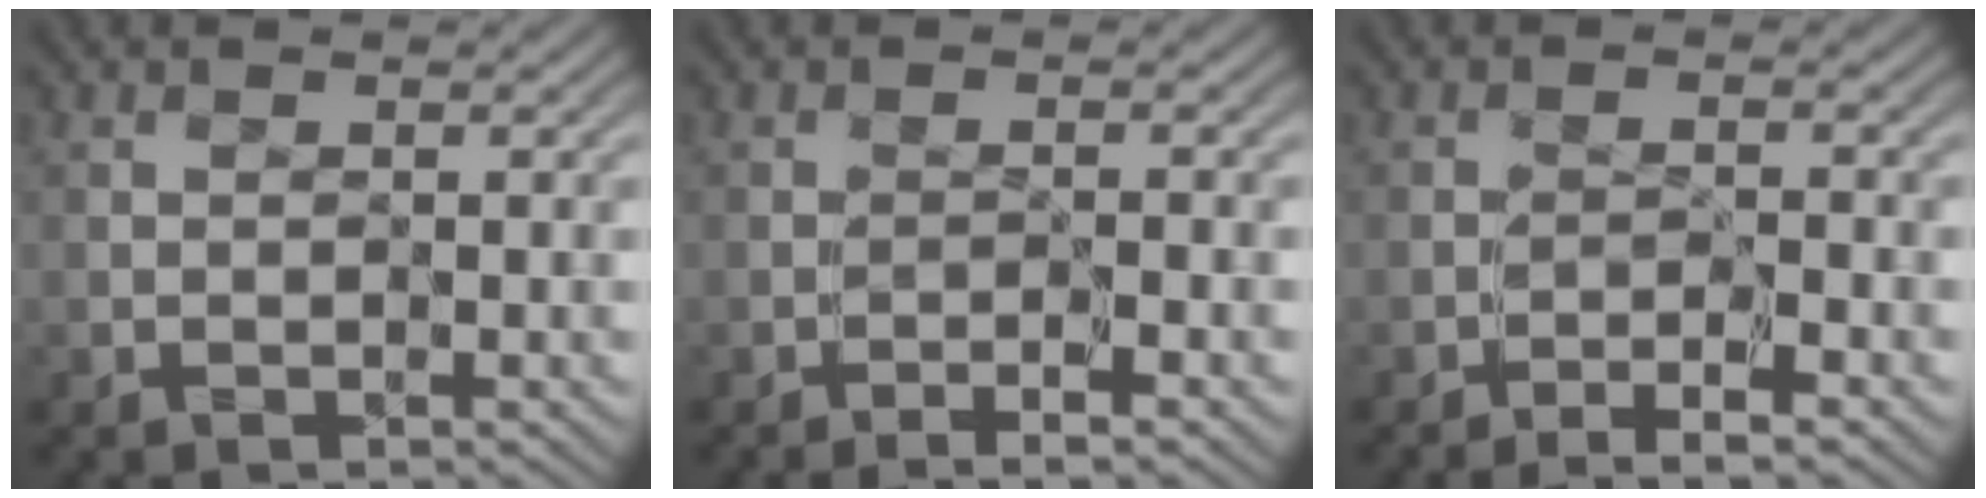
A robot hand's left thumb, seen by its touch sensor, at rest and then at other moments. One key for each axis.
{"total": 2.2, "fx": -1.5, "fy": -0.1, "fz": 1.6, "tx": -0.032, "ty": 0.007, "tz": -0.027}
{"total": 3.4, "fx": -2.5, "fy": 0.0, "fz": 2.2, "tx": -0.043, "ty": 0.010, "tz": -0.045}